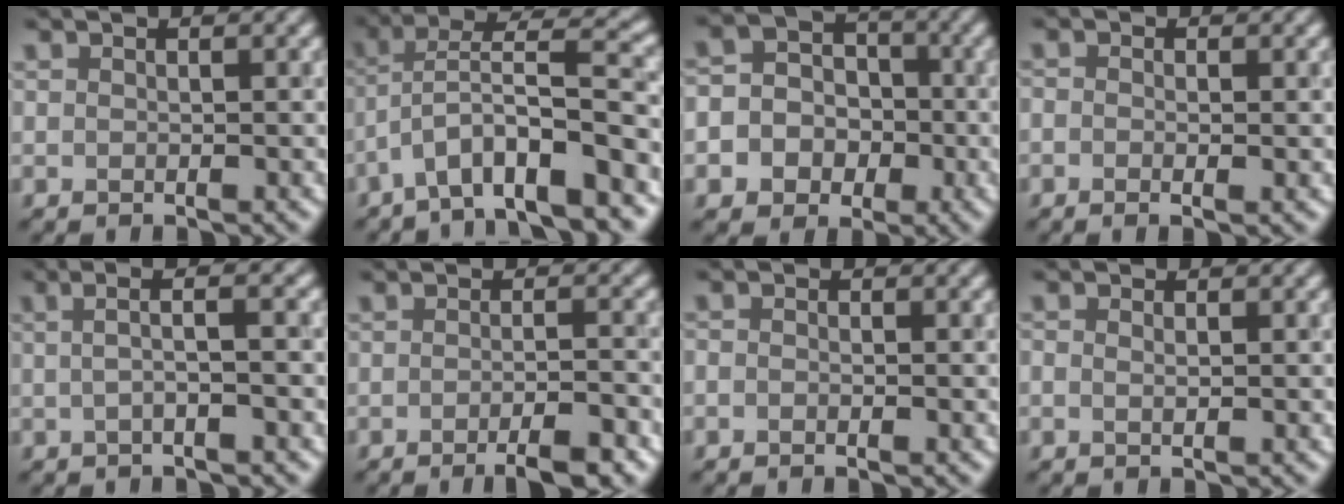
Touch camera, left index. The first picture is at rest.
{"total": 8.0, "force": [-3.7, 1.9, 6.8], "torque": [-0.107, 0.040, -0.057]}
{"total": 6.0, "force": [-2.2, 5.3, 1.6], "torque": [-0.024, 0.017, -0.044]}
{"total": 1.1, "force": [-0.4, 0.4, 0.9], "torque": [-0.010, 0.007, -0.006]}
{"total": 2.7, "force": [0.0, 0.4, 2.6], "torque": [-0.037, 0.015, 0.002]}
{"total": 4.0, "force": [-2.5, 0.7, 3.1], "torque": [-0.039, 0.008, -0.027]}
{"total": 0.6, "force": [-0.6, 0.0, 0.0], "torque": [0.003, 0.005, -0.005]}
{"total": 0.6, "force": [0.3, 0.3, 0.4], "torque": [-0.001, 0.008, -0.002]}